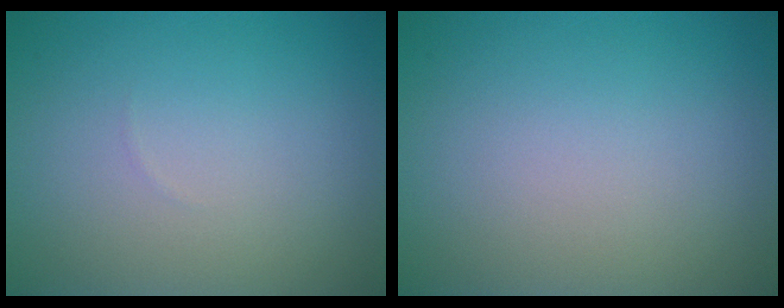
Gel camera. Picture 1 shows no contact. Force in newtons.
{"total": 0.0}